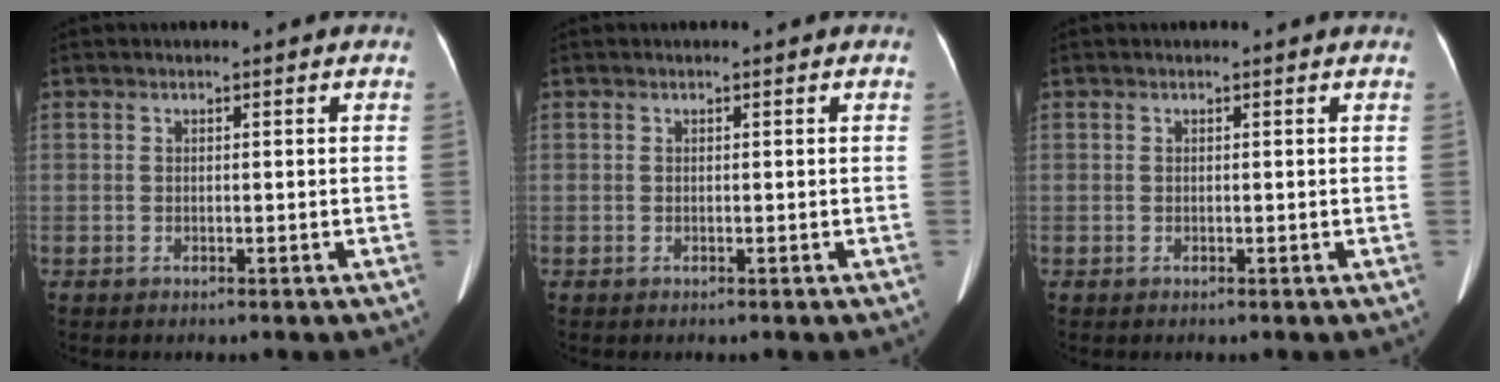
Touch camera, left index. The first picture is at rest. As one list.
[{"total": 0.0}, {"total": 0.9, "force": [0.9, 0.0, 0.2], "torque": [-0.010, 0.004, 0.008]}]